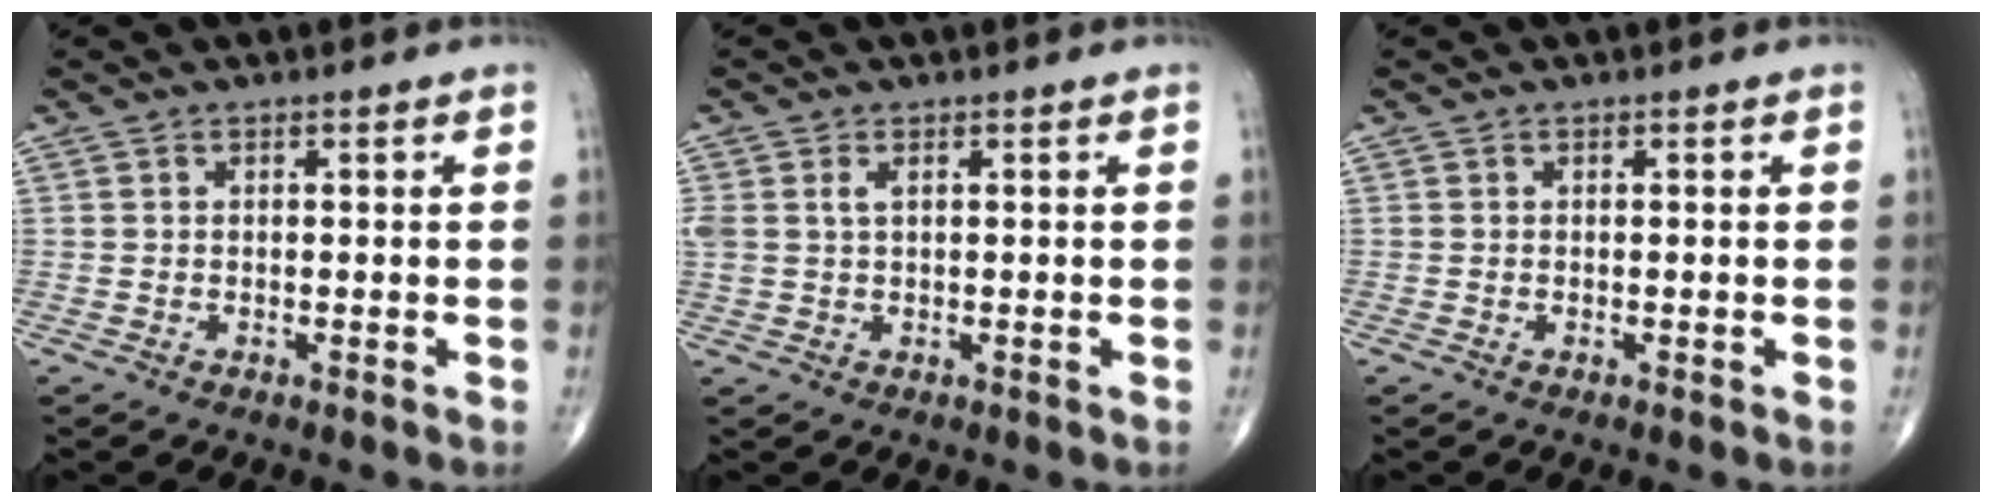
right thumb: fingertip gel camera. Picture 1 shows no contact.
{"total": 2.7, "force": [0.9, 1.5, 2.1], "torque": [-0.057, 0.010, 0.021]}
{"total": 0.0}